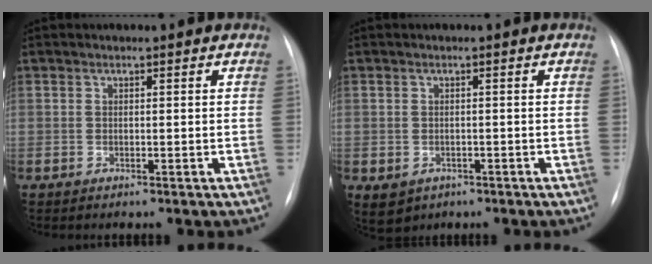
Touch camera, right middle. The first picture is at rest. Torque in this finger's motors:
{"motor_torque": [0.28, -0.24, 0.19, 0.04]}